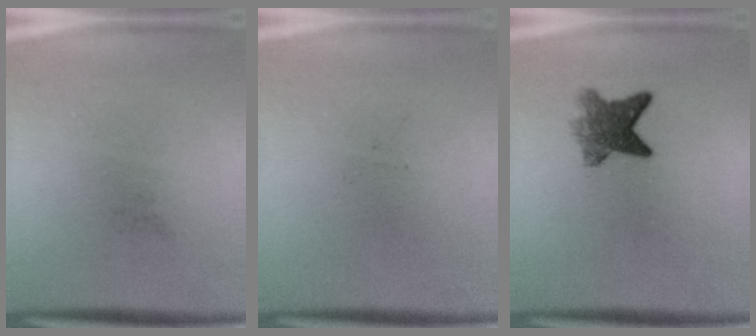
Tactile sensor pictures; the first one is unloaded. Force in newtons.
{"total": 0.0}
{"total": 5.6}